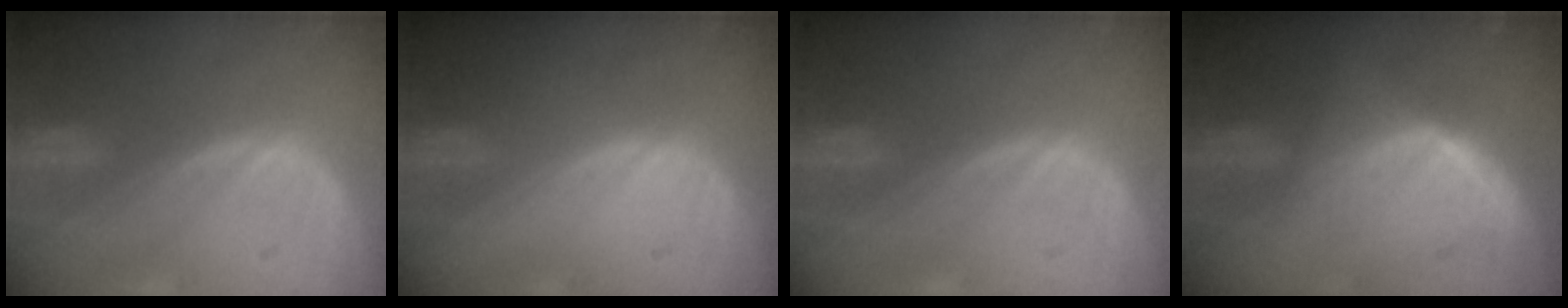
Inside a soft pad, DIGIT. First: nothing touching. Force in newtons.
{"total": 0.0}
{"total": 0.0}
{"total": 5.6, "press": 5.5, "slide": 1.1}